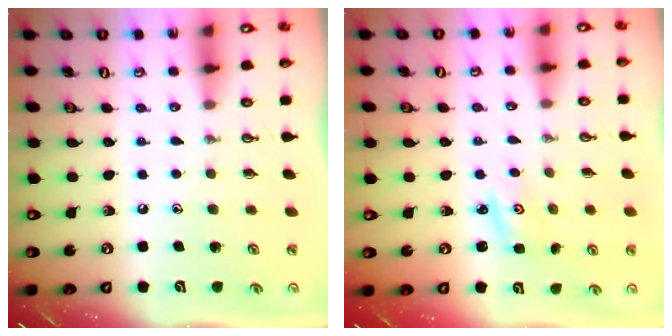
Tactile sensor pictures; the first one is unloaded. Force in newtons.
{"total": 1.5, "press": 1.5, "slide": 0.1}